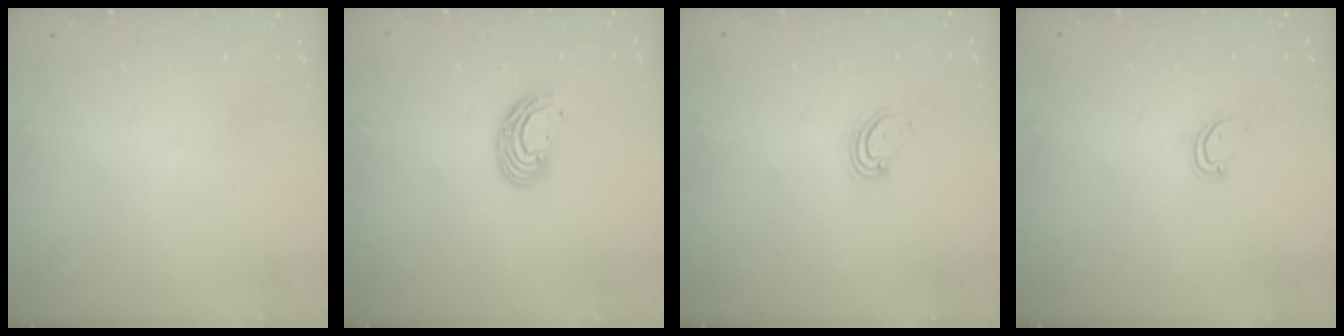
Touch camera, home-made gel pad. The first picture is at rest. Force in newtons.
{"total": 8.4, "press": 8.3, "slide": 1.5}
{"total": 4.3, "press": 4.3, "slide": 0.3}
{"total": 3.6, "press": 3.6, "slide": 0.2}